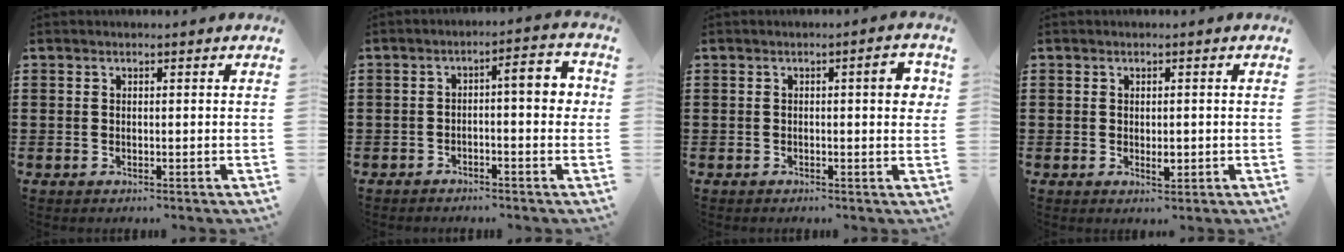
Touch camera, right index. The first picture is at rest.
{"total": 4.3, "force": [-0.6, 0.8, 4.2], "torque": [-0.061, -0.001, -0.019]}
{"total": 3.8, "force": [0.4, 0.6, 3.7], "torque": [-0.049, -0.001, 0.000]}
{"total": 2.0, "force": [-0.1, 0.8, 1.8], "torque": [-0.032, -0.001, -0.001]}